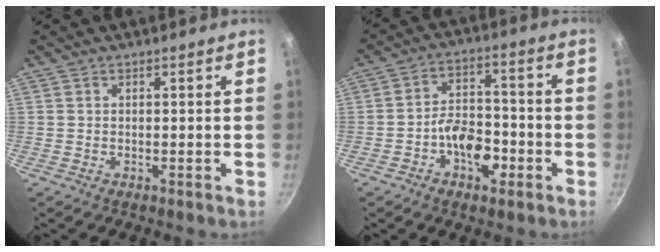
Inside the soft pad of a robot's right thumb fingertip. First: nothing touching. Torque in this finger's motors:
{"motor_torque": [1.06, 0.37, 0.74, -0.49, 0.05]}